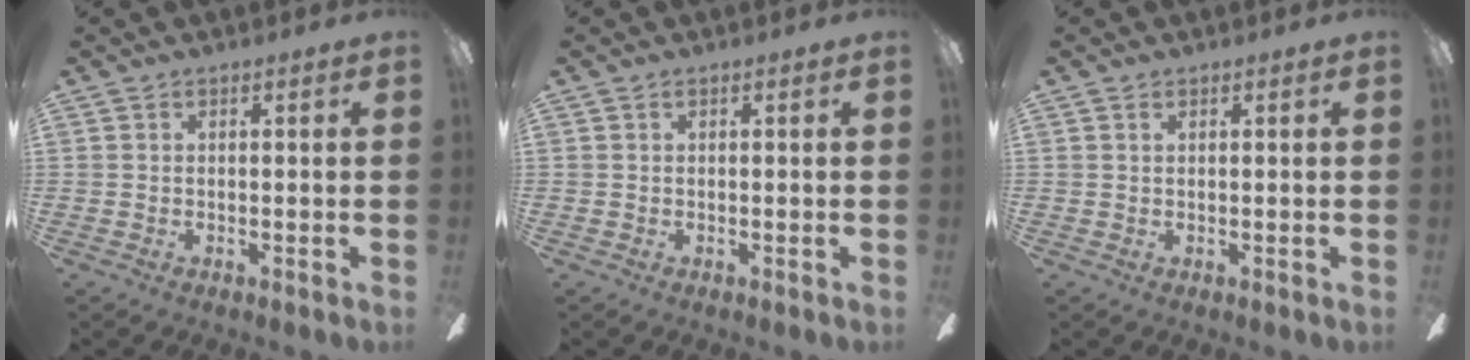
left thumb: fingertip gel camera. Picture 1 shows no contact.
{"total": 0.0}
{"total": 0.6, "force": [0.3, 0.3, 0.3], "torque": [-0.008, 0.003, 0.006]}